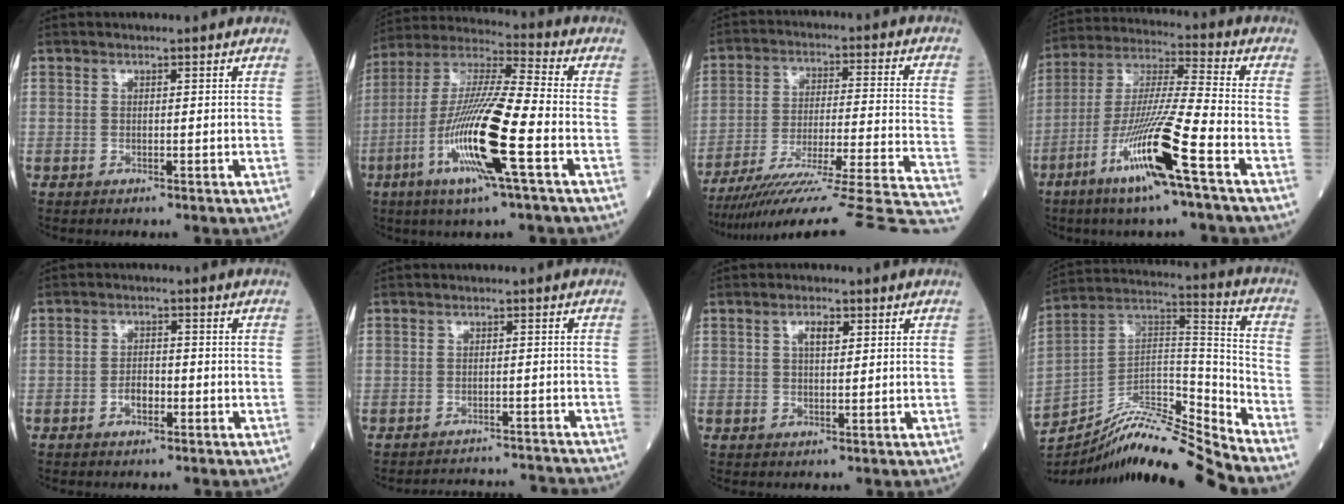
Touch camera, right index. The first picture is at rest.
{"total": 16.9, "force": [-5.7, 0.4, 15.9], "torque": [-0.327, -0.017, -0.110]}
{"total": 30.3, "force": [-27.1, -1.0, 13.6], "torque": [-0.116, -0.039, -0.382]}
{"total": 14.9, "force": [-7.2, -0.6, 13.1], "torque": [-0.268, -0.020, -0.134]}
{"total": 2.5, "force": [-1.0, 1.4, 1.9], "torque": [-0.034, 0.005, -0.017]}
{"total": 8.3, "force": [-8.3, 0.5, 0.0], "torque": [0.002, 0.013, -0.101]}
{"total": 2.6, "force": [1.1, 0.9, 2.2], "torque": [-0.042, 0.002, 0.019]}
{"total": 17.4, "force": [-16.2, -0.7, 6.1], "torque": [-0.105, 0.045, -0.285]}